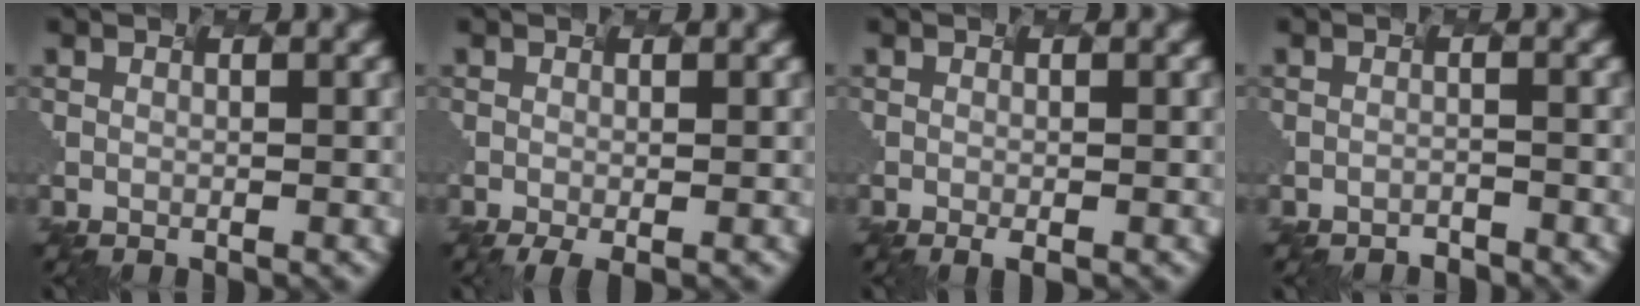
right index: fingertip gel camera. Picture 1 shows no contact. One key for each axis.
{"total": 2.2, "fx": -1.6, "fy": -0.2, "fz": 1.4, "tx": -0.029, "ty": -0.008, "tz": 0.007}
{"total": 1.4, "fx": -1.0, "fy": -0.2, "fz": 1.0, "tx": -0.018, "ty": -0.007, "tz": 0.007}
{"total": 2.1, "fx": -1.8, "fy": -0.8, "fz": -0.7, "tx": -0.005, "ty": -0.008, "tz": -0.013}